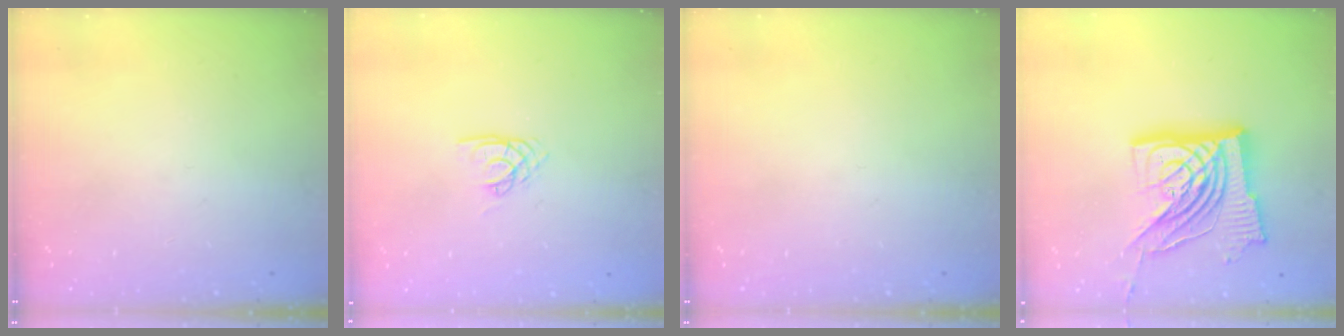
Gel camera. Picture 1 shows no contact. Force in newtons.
{"total": 3.1, "press": 3.1, "slide": 0.2}
{"total": 0.0}
{"total": 26.7, "press": 26.5, "slide": 3.2}